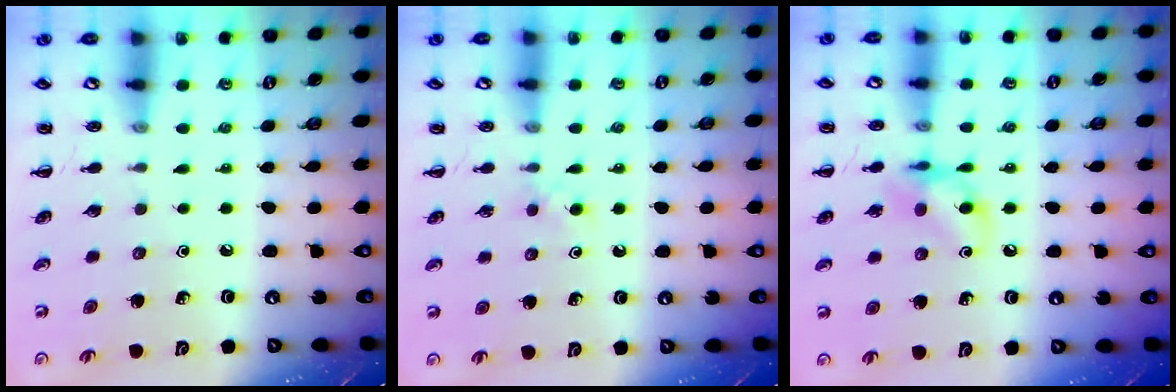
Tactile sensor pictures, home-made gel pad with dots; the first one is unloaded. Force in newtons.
{"total": 2.6, "press": 2.4, "slide": 1.0}
{"total": 9.0, "press": 9.0, "slide": 0.6}